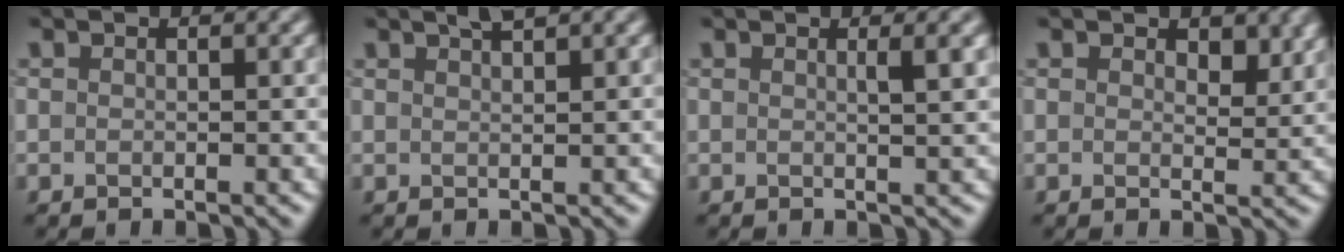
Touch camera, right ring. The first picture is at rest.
{"total": 2.2, "force": [1.5, 0.5, 1.5], "torque": [-0.011, 0.004, 0.020]}
{"total": 2.2, "force": [0.7, 0.6, 2.0], "torque": [-0.018, 0.005, 0.005]}
{"total": 2.1, "force": [1.2, 1.1, 1.3], "torque": [-0.019, -0.009, 0.018]}